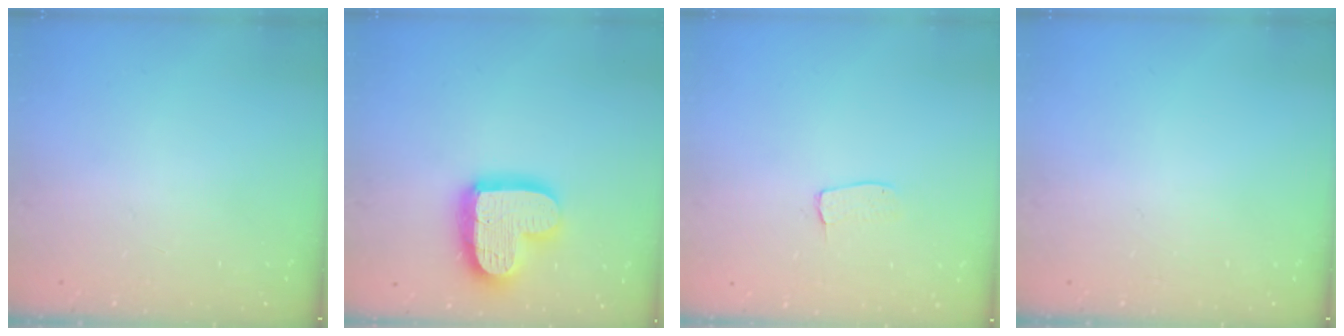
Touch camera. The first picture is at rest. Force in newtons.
{"total": 17.0, "press": 17.0, "slide": 1.3}
{"total": 4.6, "press": 4.6, "slide": 0.3}
{"total": 0.0}